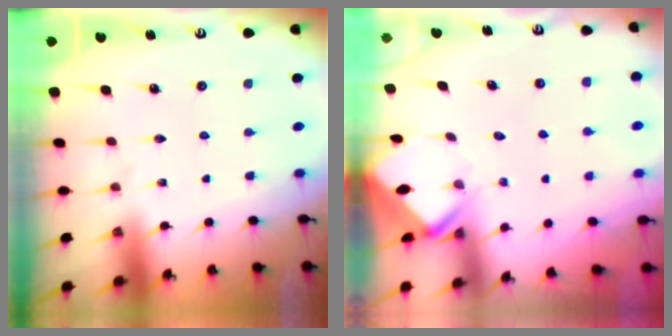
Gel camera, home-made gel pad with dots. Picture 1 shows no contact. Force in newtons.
{"total": 2.7, "press": 2.7, "slide": 0.2}